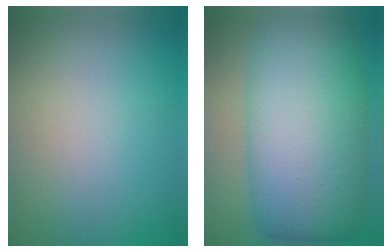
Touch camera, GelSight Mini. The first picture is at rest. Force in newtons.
{"total": 13.6, "press": 13.6, "slide": 0.3}